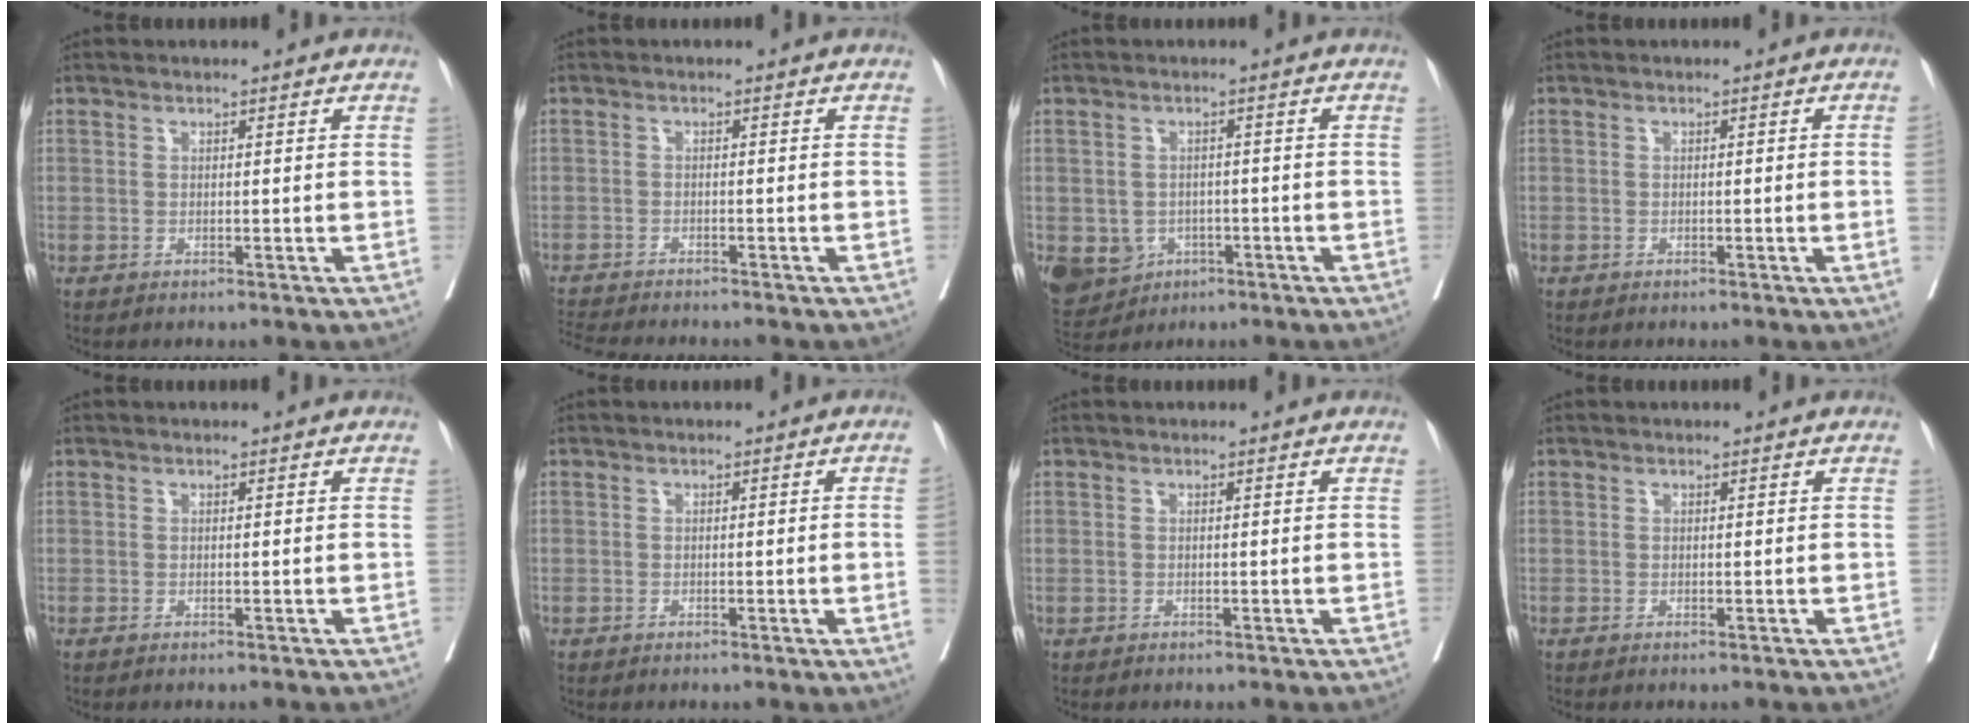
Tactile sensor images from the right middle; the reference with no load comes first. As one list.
[{"total": 5.7, "force": [-5.4, -0.2, 1.8], "torque": [-0.027, -0.014, -0.090]}, {"total": 12.2, "force": [-4.5, 10.4, 4.6], "torque": [-0.131, 0.001, -0.056]}, {"total": 1.2, "force": [-0.2, -0.1, 1.1], "torque": [-0.020, 0.006, -0.001]}, {"total": 0.0}, {"total": 1.6, "force": [-0.3, 0.0, 1.6], "torque": [-0.024, 0.005, -0.003]}, {"total": 0.0}, {"total": 0.0}]